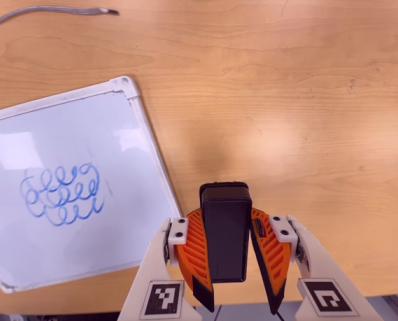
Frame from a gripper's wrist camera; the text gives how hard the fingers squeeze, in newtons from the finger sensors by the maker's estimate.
{"total": 10.5, "left": 9.1, "right": 12.0}